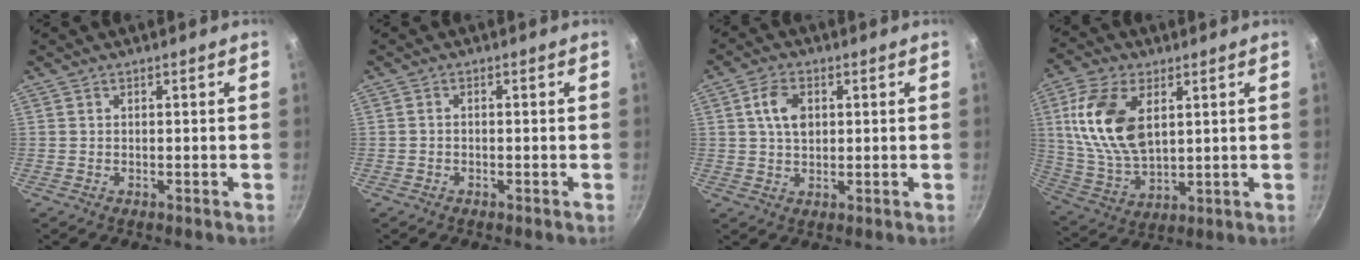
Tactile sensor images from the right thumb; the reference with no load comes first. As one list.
[{"total": 0.8, "force": [-0.4, 0.4, 0.5], "torque": [-0.014, 0.008, -0.008]}, {"total": 6.2, "force": [1.5, 3.9, 4.5], "torque": [-0.073, 0.000, 0.026]}, {"total": 16.3, "force": [4.5, 9.2, 12.6], "torque": [-0.232, -0.012, 0.097]}]